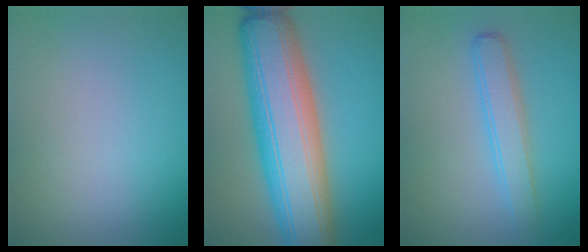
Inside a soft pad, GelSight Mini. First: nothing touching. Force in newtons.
{"total": 13.1, "press": 13.1, "slide": 0.4}
{"total": 2.9, "press": 2.9, "slide": 0.1}